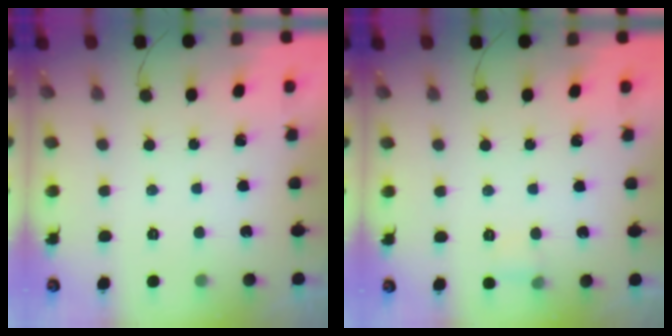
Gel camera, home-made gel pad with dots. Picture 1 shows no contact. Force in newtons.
{"total": 7.0, "press": 3.3, "slide": 6.1}